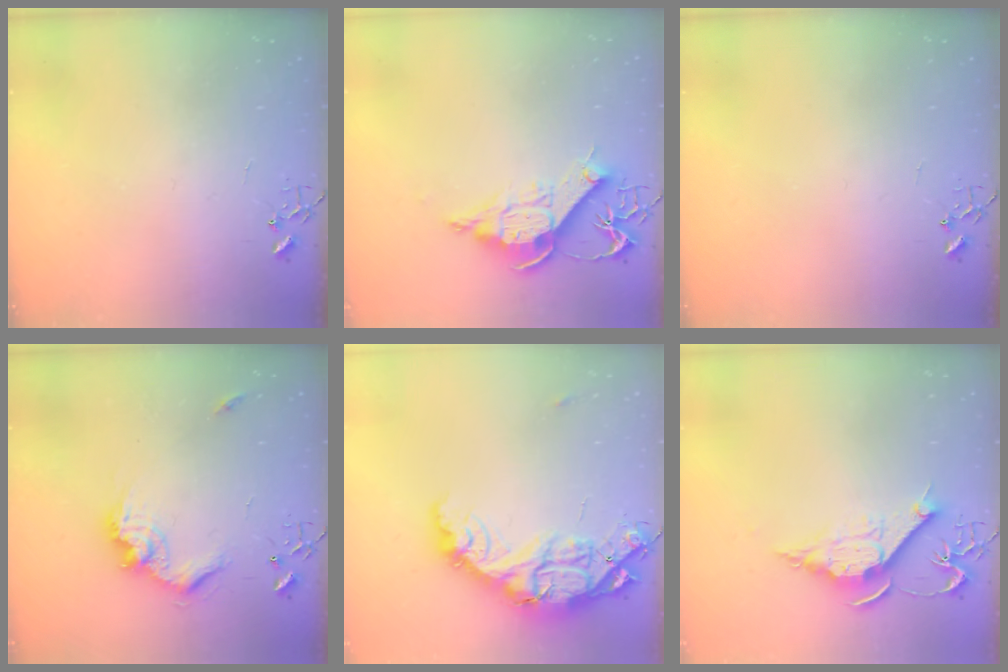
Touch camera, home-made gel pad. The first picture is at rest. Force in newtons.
{"total": 11.5, "press": 11.4, "slide": 1.8}
{"total": 0.0}
{"total": 14.4, "press": 14.3, "slide": 1.2}
{"total": 19.6, "press": 19.6, "slide": 1.7}
{"total": 10.8, "press": 10.7, "slide": 1.3}